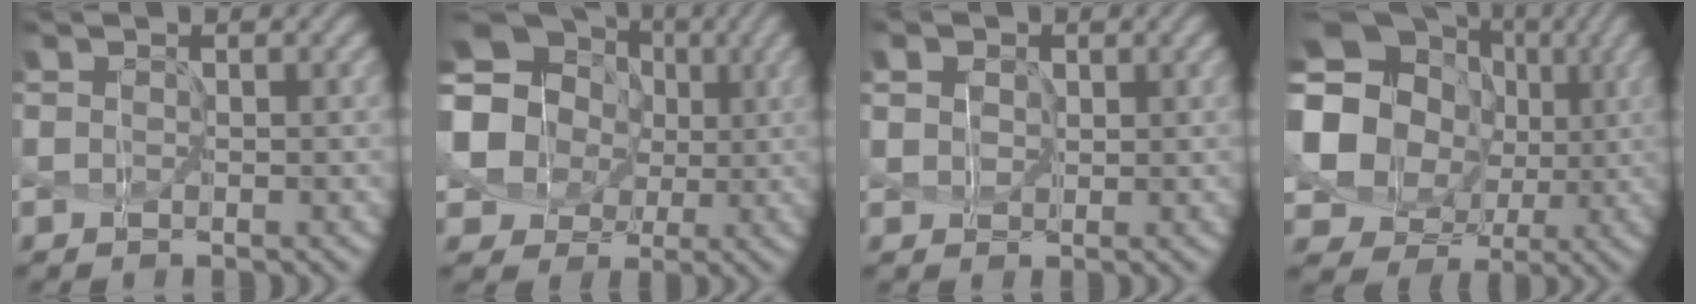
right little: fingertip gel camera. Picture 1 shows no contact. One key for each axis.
{"total": 10.4, "fx": 1.2, "fy": 9.0, "fz": 5.0, "tx": -0.117, "ty": 0.007, "tz": 0.006}
{"total": 4.8, "fx": 2.3, "fy": 3.4, "fz": 2.4, "tx": -0.050, "ty": 0.023, "tz": 0.022}
{"total": 10.5, "fx": 1.0, "fy": 8.7, "fz": 5.9, "tx": -0.125, "ty": -0.016, "tz": 0.019}